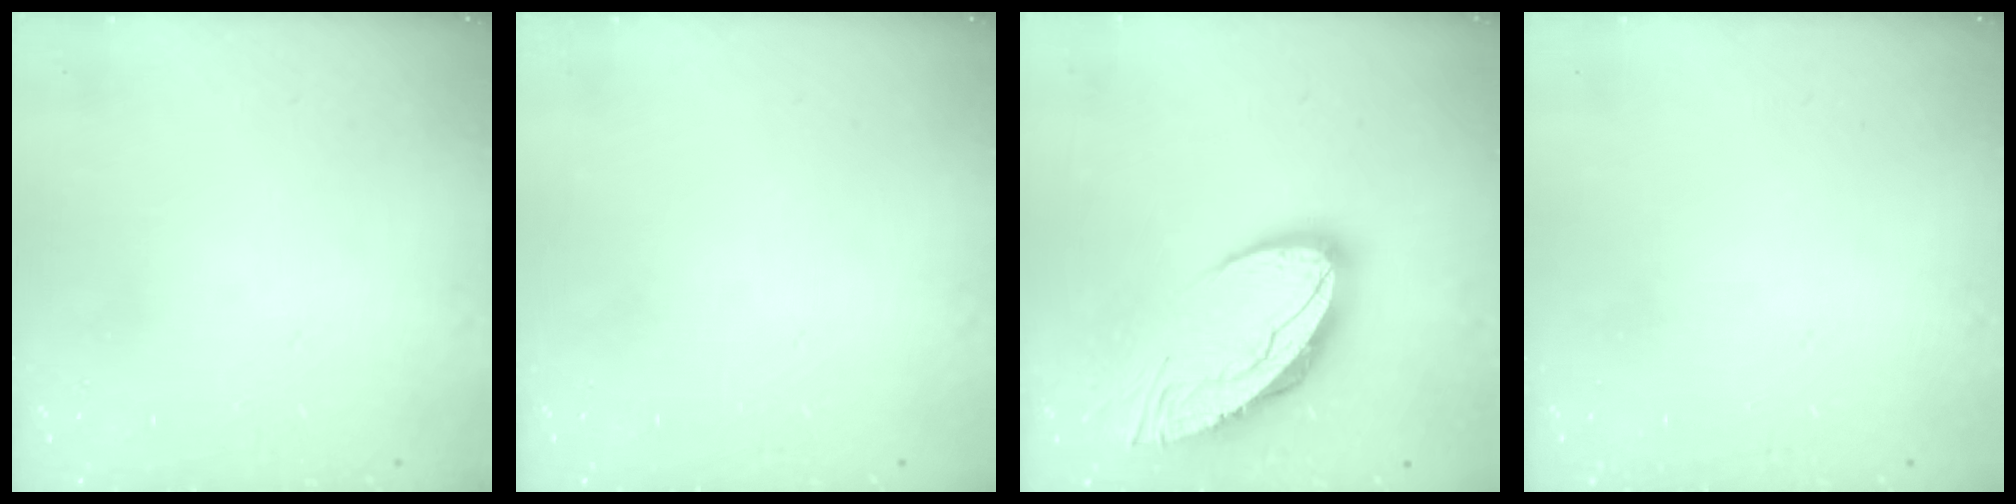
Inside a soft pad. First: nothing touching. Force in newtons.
{"total": 0.0}
{"total": 16.0, "press": 16.0, "slide": 1.5}
{"total": 0.0}